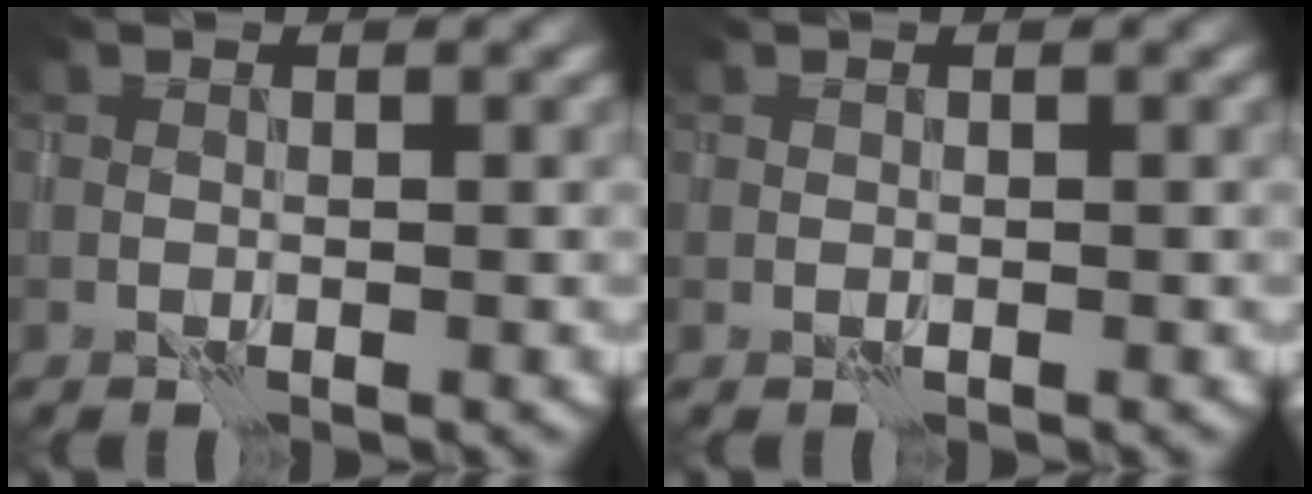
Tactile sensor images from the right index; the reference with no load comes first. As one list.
[{"total": 0.0}]